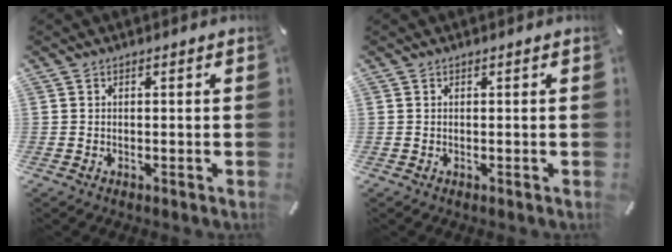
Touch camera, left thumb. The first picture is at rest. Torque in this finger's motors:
{"motor_torque": [0.00, 0.00, 0.00, 0.00, 0.00]}